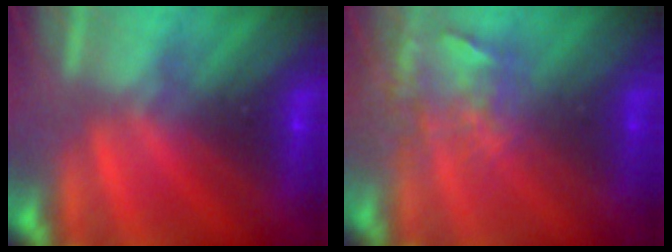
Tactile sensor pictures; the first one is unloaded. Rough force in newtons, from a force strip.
{"total": 4.4}